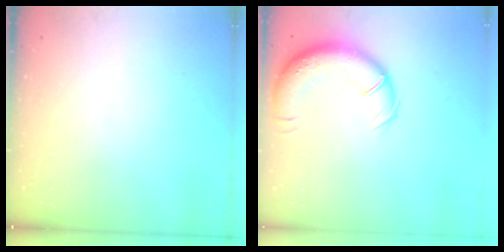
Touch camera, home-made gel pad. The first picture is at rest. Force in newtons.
{"total": 13.8, "press": 13.3, "slide": 3.7}